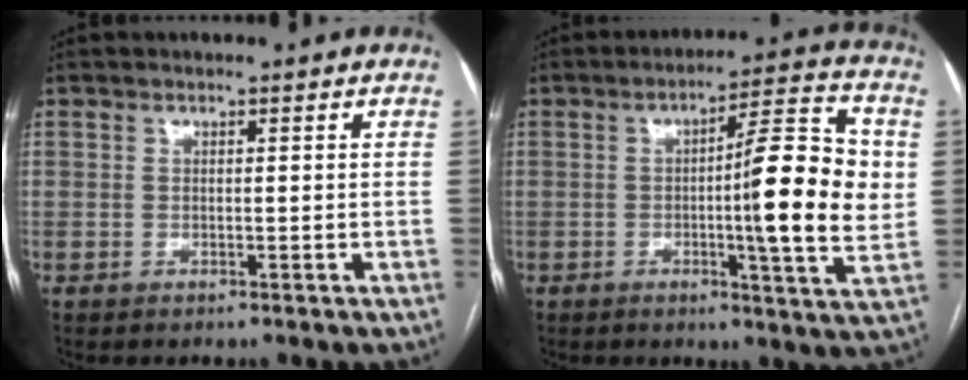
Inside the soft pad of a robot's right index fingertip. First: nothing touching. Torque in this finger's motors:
{"motor_torque": [1.12, -0.33, 0.76, 0.09]}